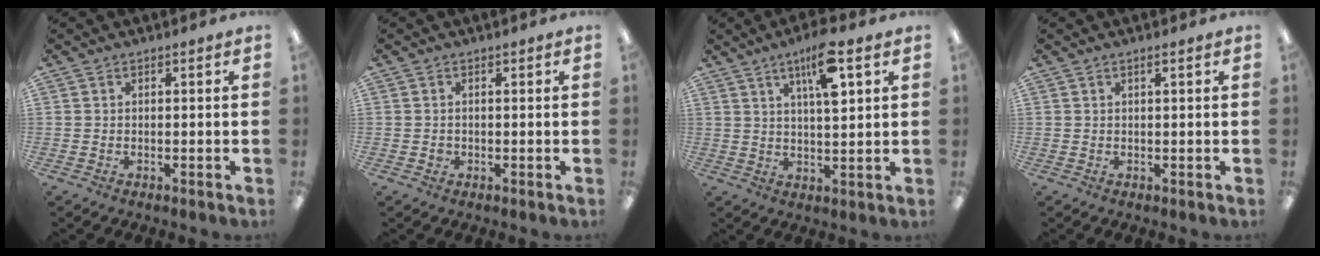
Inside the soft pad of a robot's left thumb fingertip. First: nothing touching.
{"total": 1.1, "force": [0.0, 1.1, 0.2], "torque": [-0.004, 0.004, -0.002]}
{"total": 9.6, "force": [5.0, 2.5, 7.8], "torque": [-0.122, -0.013, 0.078]}
{"total": 1.0, "force": [0.6, 0.1, 0.8], "torque": [-0.016, 0.001, 0.010]}